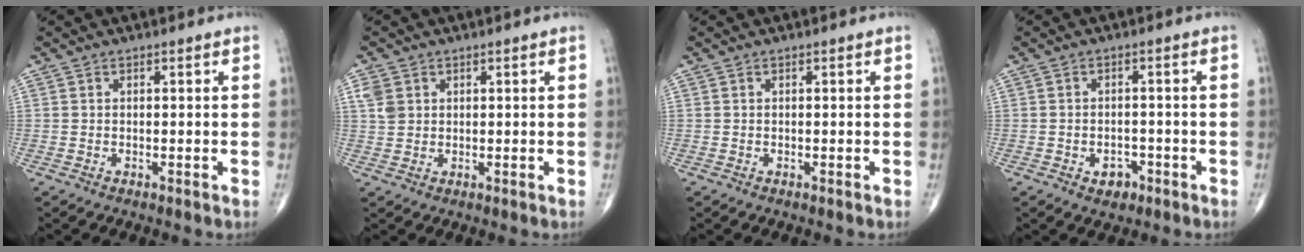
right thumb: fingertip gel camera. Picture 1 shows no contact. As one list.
[{"total": 3.4, "force": [1.2, 2.7, 1.6], "torque": [-0.023, 0.000, 0.028]}, {"total": 0.0}, {"total": 3.4, "force": [-1.6, 2.4, 1.7], "torque": [-0.008, 0.010, -0.019]}]